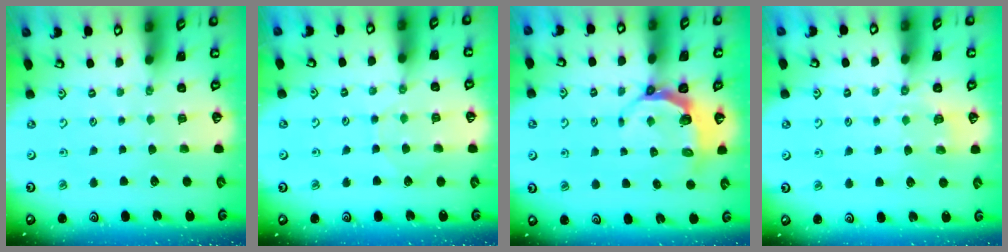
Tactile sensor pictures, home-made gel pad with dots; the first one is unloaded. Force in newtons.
{"total": 5.2, "press": 5.1, "slide": 0.6}
{"total": 5.9, "press": 5.2, "slide": 2.9}
{"total": 3.0, "press": 2.5, "slide": 1.6}